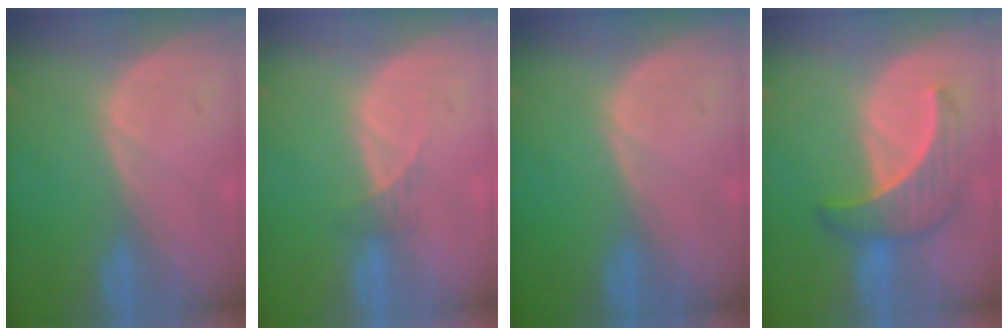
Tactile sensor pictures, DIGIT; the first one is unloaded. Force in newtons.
{"total": 1.6, "press": 1.3, "slide": 0.9}
{"total": 0.0}
{"total": 6.5, "press": 6.3, "slide": 1.7}